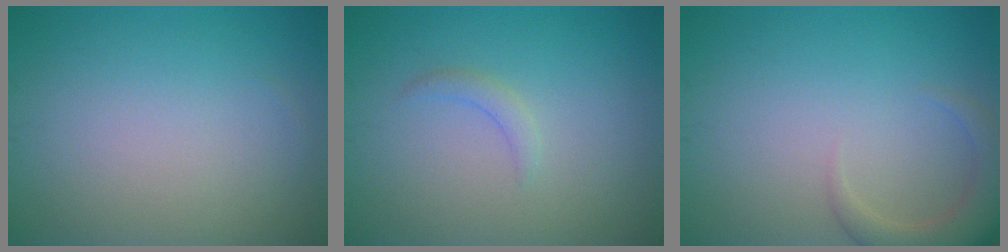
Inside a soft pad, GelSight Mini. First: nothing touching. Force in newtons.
{"total": 1.2, "press": 1.2, "slide": 0.2}
{"total": 3.8, "press": 3.8, "slide": 0.5}